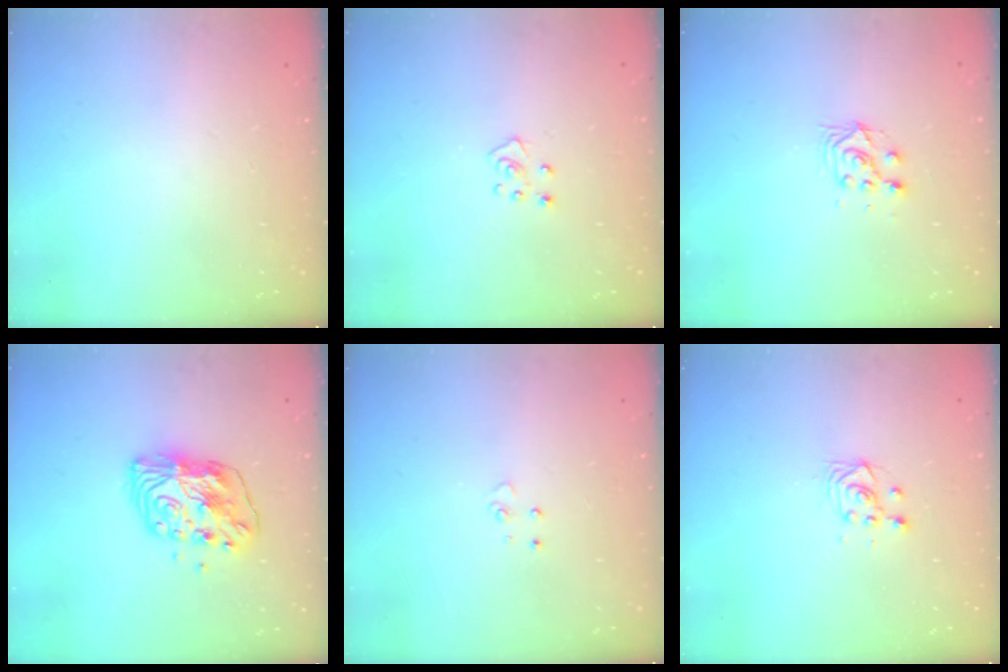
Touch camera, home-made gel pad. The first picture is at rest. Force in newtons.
{"total": 4.2, "press": 4.1, "slide": 0.3}
{"total": 7.0, "press": 7.0, "slide": 0.7}
{"total": 11.4, "press": 11.4, "slide": 0.8}
{"total": 3.4, "press": 3.4, "slide": 0.3}
{"total": 2.9, "press": 2.9, "slide": 0.6}